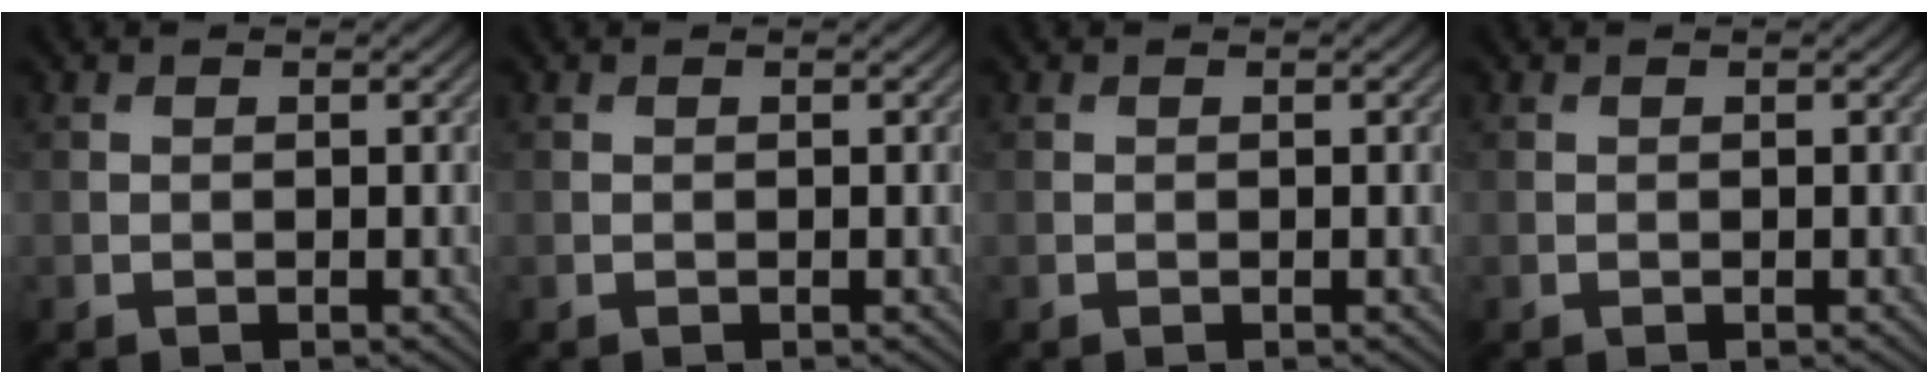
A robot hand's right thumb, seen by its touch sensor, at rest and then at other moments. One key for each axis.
{"total": 0.0}
{"total": 0.0}
{"total": 0.0}